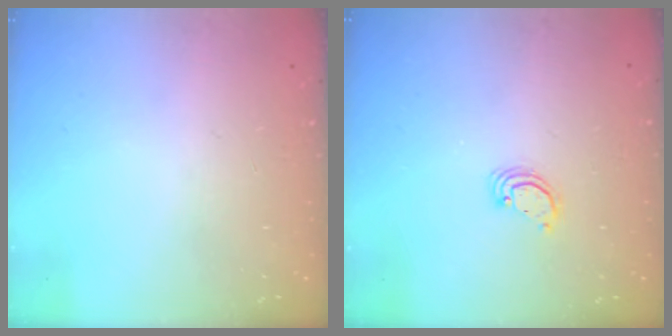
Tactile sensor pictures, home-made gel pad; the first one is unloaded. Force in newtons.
{"total": 2.6, "press": 2.6, "slide": 0.2}